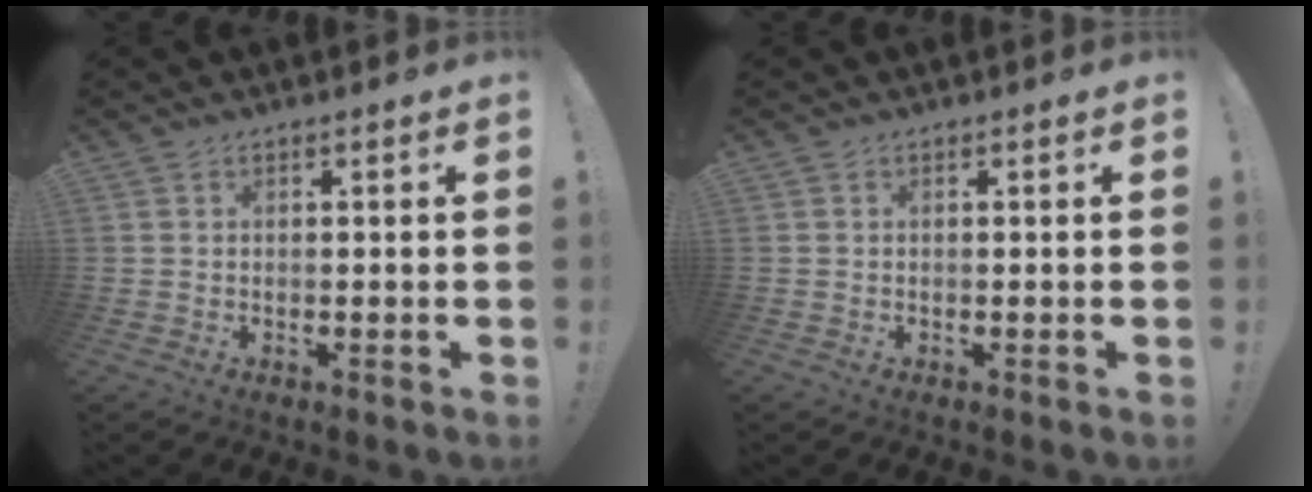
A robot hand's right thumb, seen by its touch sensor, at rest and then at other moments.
{"total": 0.0}